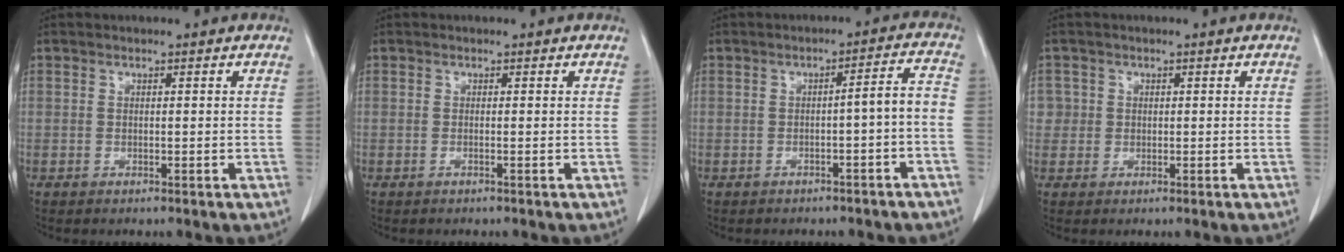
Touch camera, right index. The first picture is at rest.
{"total": 0.0}
{"total": 4.3, "force": [-1.9, 0.2, 3.8], "torque": [-0.044, 0.020, -0.027]}
{"total": 2.2, "force": [0.3, 2.1, -0.1], "torque": [0.021, 0.005, 0.001]}